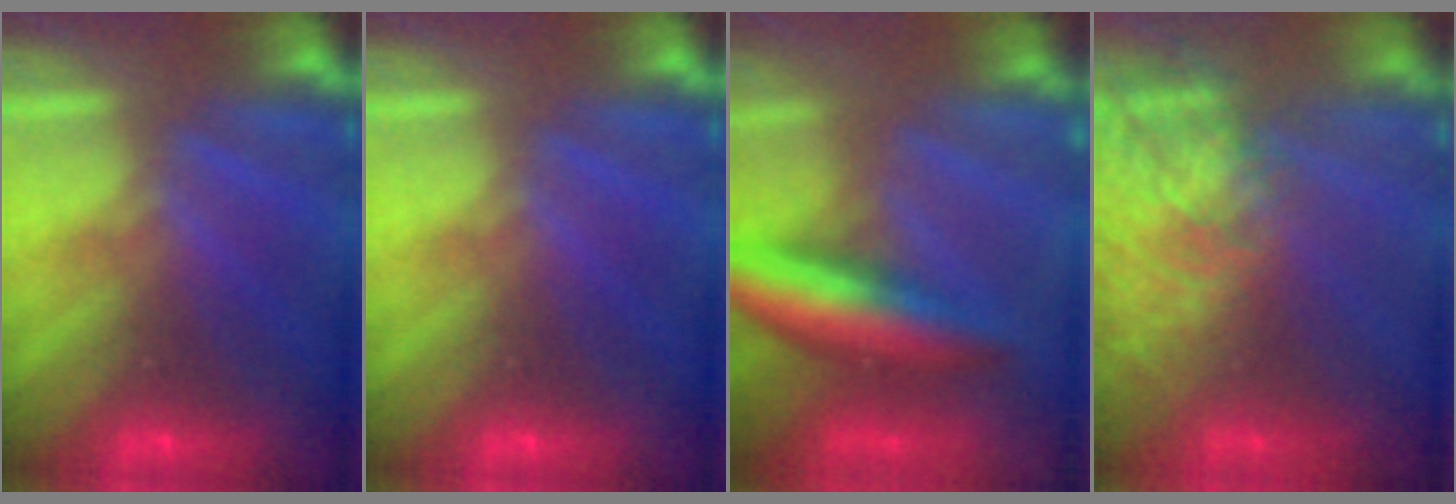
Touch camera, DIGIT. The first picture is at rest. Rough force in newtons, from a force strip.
{"total": 0.0}
{"total": 9.4}
{"total": 10.8}